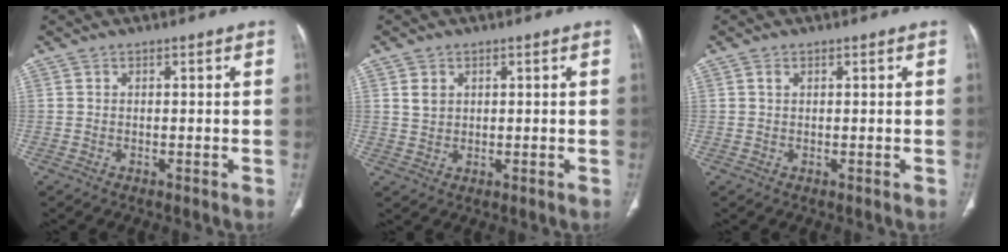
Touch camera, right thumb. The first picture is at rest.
{"total": 2.9, "force": [1.1, 2.3, 1.3], "torque": [-0.015, -0.006, 0.026]}
{"total": 0.9, "force": [0.4, 0.6, 0.6], "torque": [-0.013, 0.002, 0.008]}